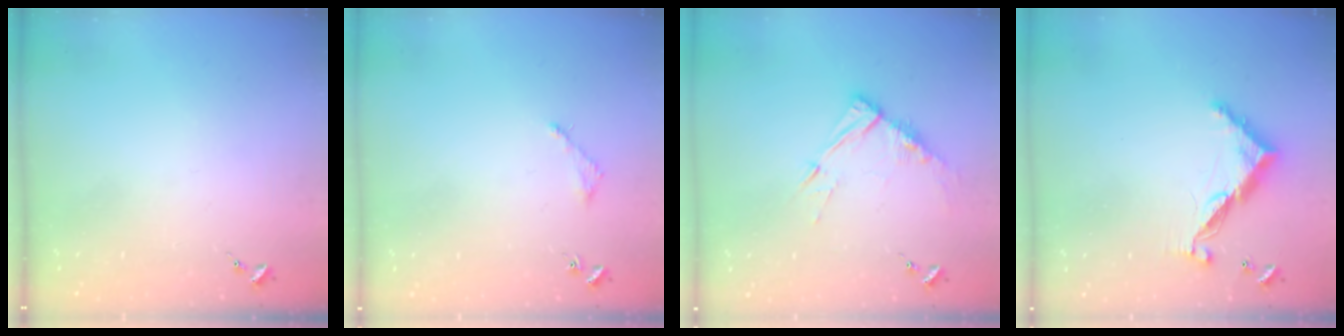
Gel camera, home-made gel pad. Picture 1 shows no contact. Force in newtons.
{"total": 3.0, "press": 3.0, "slide": 0.4}
{"total": 10.5, "press": 10.4, "slide": 1.0}
{"total": 9.9, "press": 9.9, "slide": 0.2}